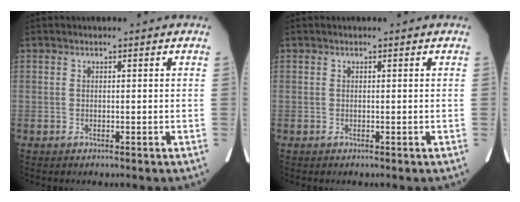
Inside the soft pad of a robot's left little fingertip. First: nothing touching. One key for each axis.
{"total": 0.0}